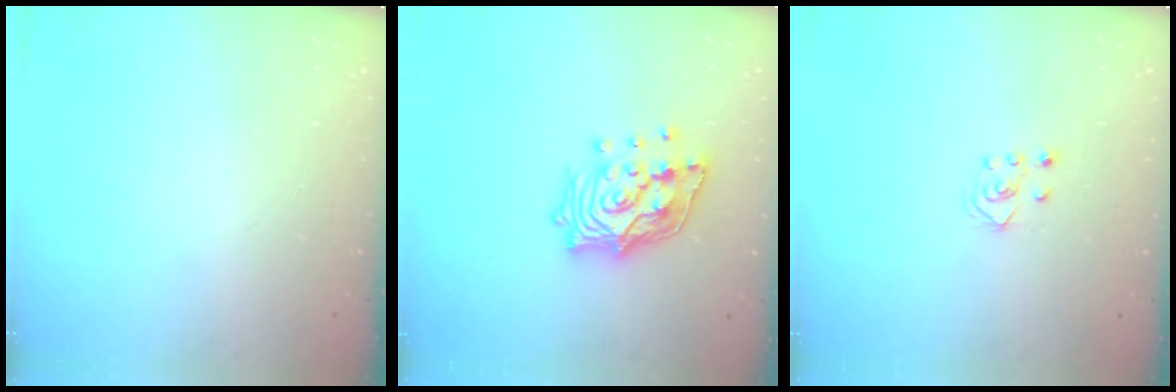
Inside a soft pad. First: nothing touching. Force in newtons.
{"total": 14.8, "press": 14.7, "slide": 1.6}
{"total": 3.4, "press": 3.4, "slide": 0.3}